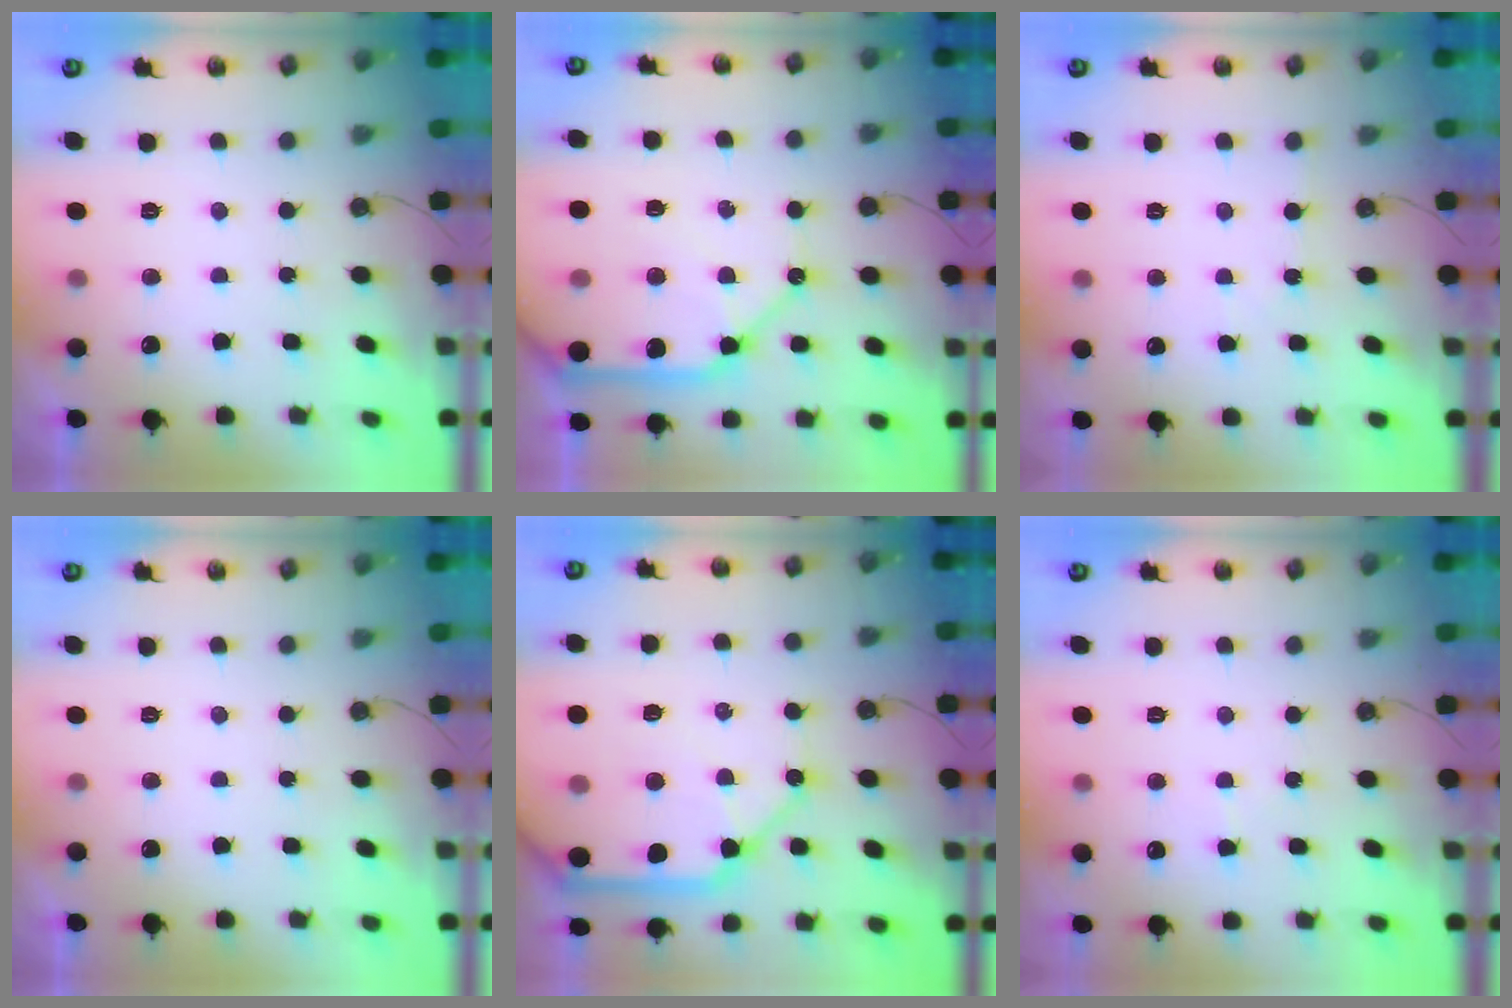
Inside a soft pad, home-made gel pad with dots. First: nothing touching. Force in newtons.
{"total": 22.6, "press": 22.3, "slide": 3.1}
{"total": 1.6, "press": 1.5, "slide": 0.3}
{"total": 0.0}
{"total": 21.1, "press": 21.0, "slide": 2.5}
{"total": 5.6, "press": 5.6, "slide": 0.7}